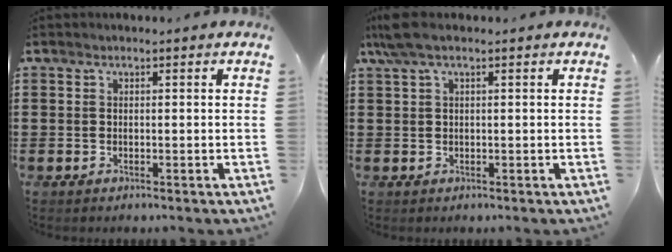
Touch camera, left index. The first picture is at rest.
{"total": 2.7, "force": [1.0, 0.4, 2.4], "torque": [-0.062, -0.005, 0.014]}